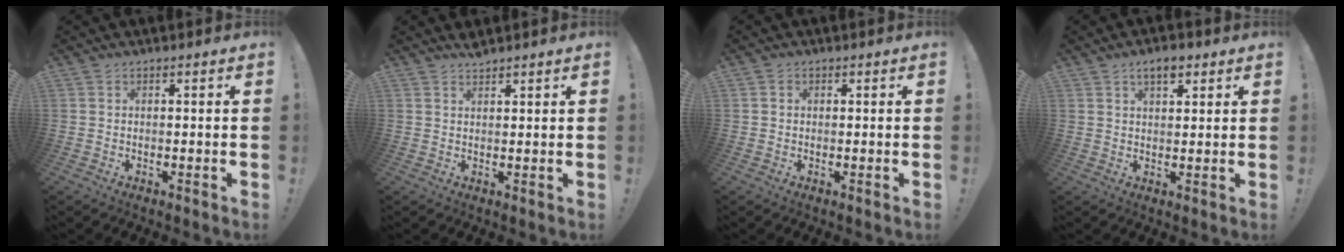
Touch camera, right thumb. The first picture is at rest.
{"total": 1.9, "force": [1.9, 0.1, 0.5], "torque": [-0.010, -0.011, 0.034]}
{"total": 0.7, "force": [0.0, 0.7, 0.2], "torque": [-0.006, 0.004, 0.001]}
{"total": 4.9, "force": [2.9, 2.3, 3.1], "torque": [-0.048, -0.006, 0.049]}